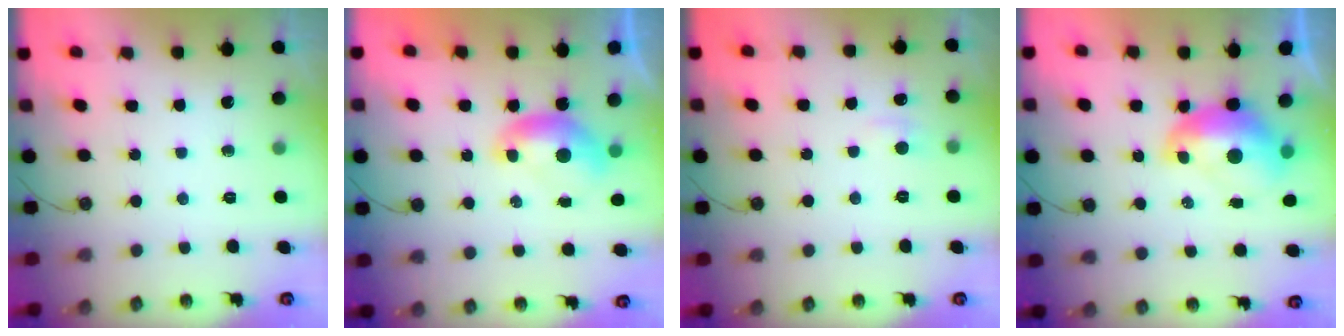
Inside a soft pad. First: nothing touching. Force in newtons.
{"total": 0.0}
{"total": 1.7, "press": 1.6, "slide": 0.5}
{"total": 2.8, "press": 2.7, "slide": 0.7}